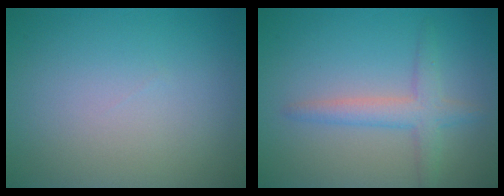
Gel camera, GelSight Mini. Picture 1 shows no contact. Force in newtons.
{"total": 2.9, "press": 2.9, "slide": 0.2}